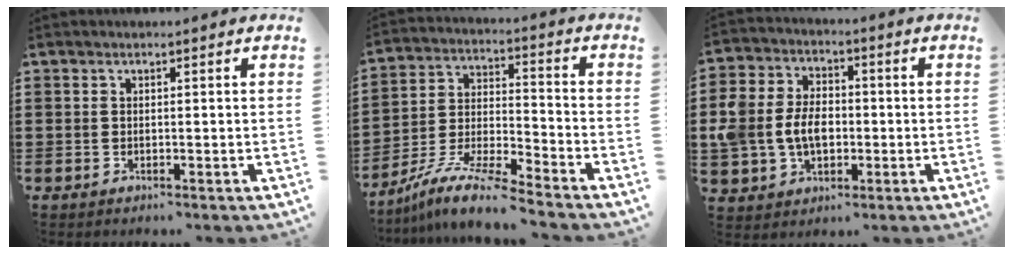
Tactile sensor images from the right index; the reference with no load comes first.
{"total": 9.7, "force": [-8.8, 0.3, 4.0], "torque": [-0.084, 0.005, -0.176]}
{"total": 7.9, "force": [-0.9, 5.9, 5.1], "torque": [-0.137, 0.006, -0.022]}